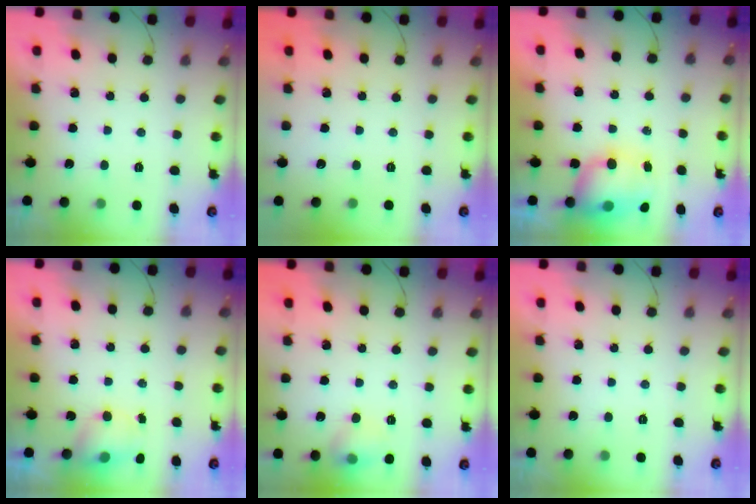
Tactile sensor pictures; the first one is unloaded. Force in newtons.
{"total": 0.0}
{"total": 8.8, "press": 8.4, "slide": 2.7}
{"total": 4.6, "press": 4.5, "slide": 0.4}
{"total": 8.4, "press": 8.3, "slide": 1.1}
{"total": 0.0}